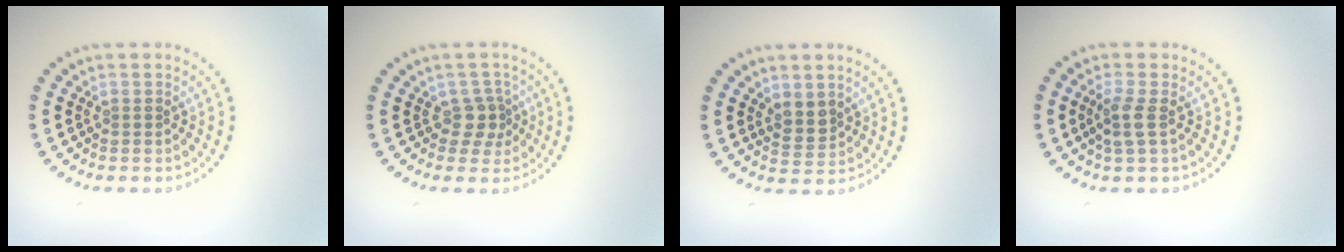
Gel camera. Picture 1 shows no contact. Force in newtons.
{"total": 2.1, "press": 1.6, "slide": 1.3}
{"total": 2.0, "press": 1.8, "slide": 0.9}
{"total": 1.8, "press": 1.6, "slide": 0.9}